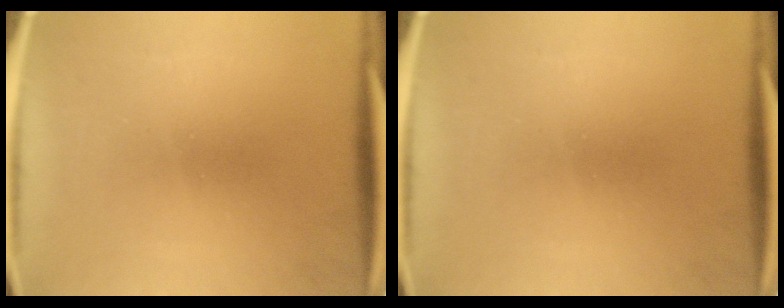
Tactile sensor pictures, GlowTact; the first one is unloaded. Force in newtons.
{"total": 0.0}